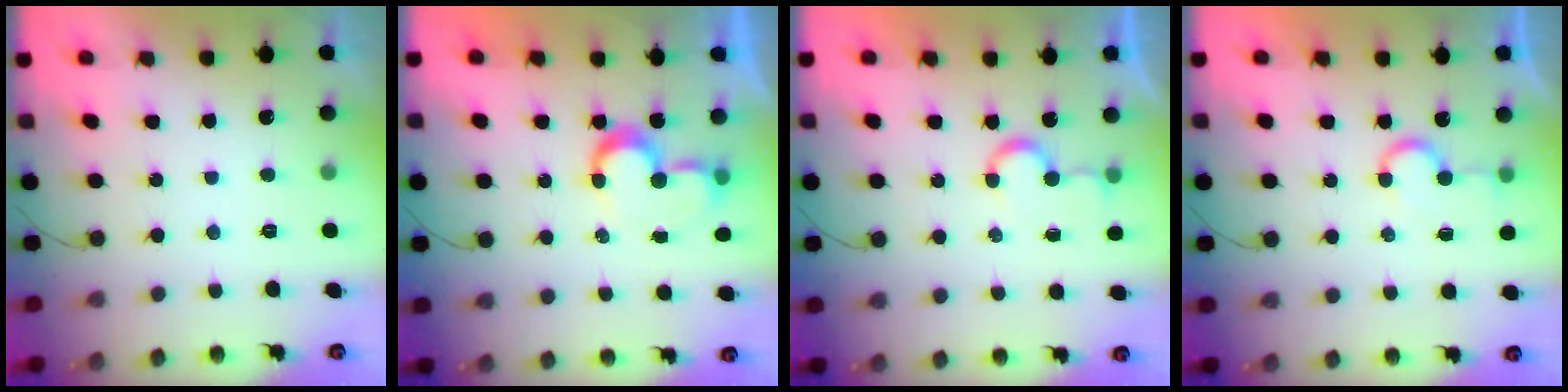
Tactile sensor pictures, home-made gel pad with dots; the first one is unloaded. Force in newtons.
{"total": 9.1, "press": 9.0, "slide": 0.6}
{"total": 4.4, "press": 4.3, "slide": 0.5}
{"total": 5.5, "press": 5.3, "slide": 1.5}